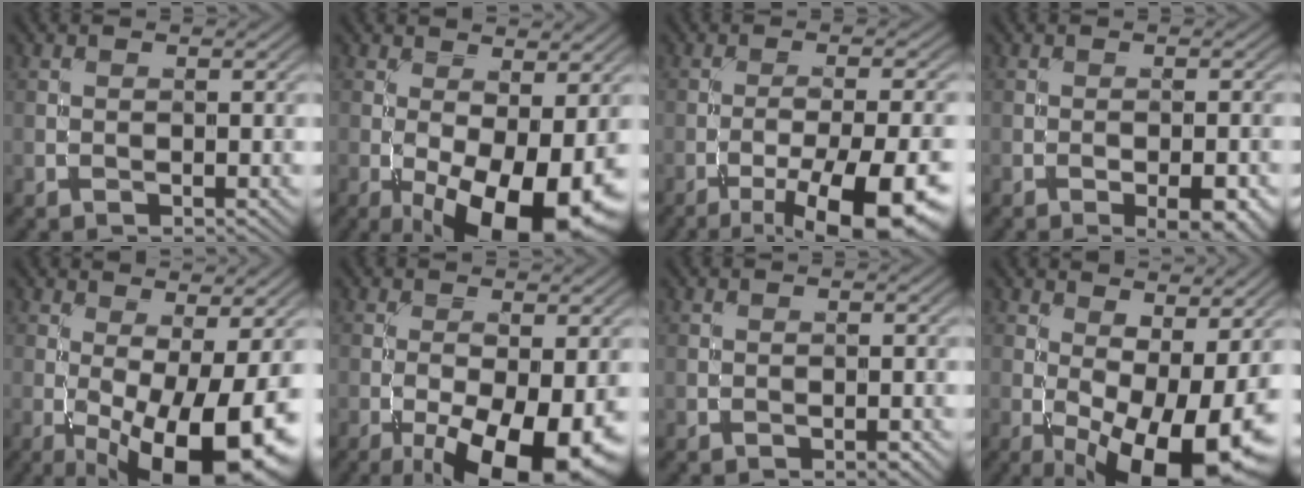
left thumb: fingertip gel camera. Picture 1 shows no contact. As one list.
[{"total": 12.9, "force": [-4.4, 5.0, 11.0], "torque": [-0.165, -0.022, -0.057]}, {"total": 13.4, "force": [-7.5, 3.4, 10.6], "torque": [-0.158, -0.007, -0.105]}, {"total": 5.2, "force": [-2.4, 1.9, 4.2], "torque": [-0.056, 0.006, -0.024]}, {"total": 14.1, "force": [-4.2, 4.3, 12.8], "torque": [-0.188, -0.009, -0.057]}, {"total": 13.3, "force": [-5.9, 4.8, 11.0], "torque": [-0.164, -0.019, -0.082]}, {"total": 1.0, "force": [-0.6, 0.3, 0.8], "torque": [-0.010, 0.002, -0.010]}, {"total": 14.5, "force": [-3.5, 5.4, 12.9], "torque": [-0.191, -0.010, -0.040]}]